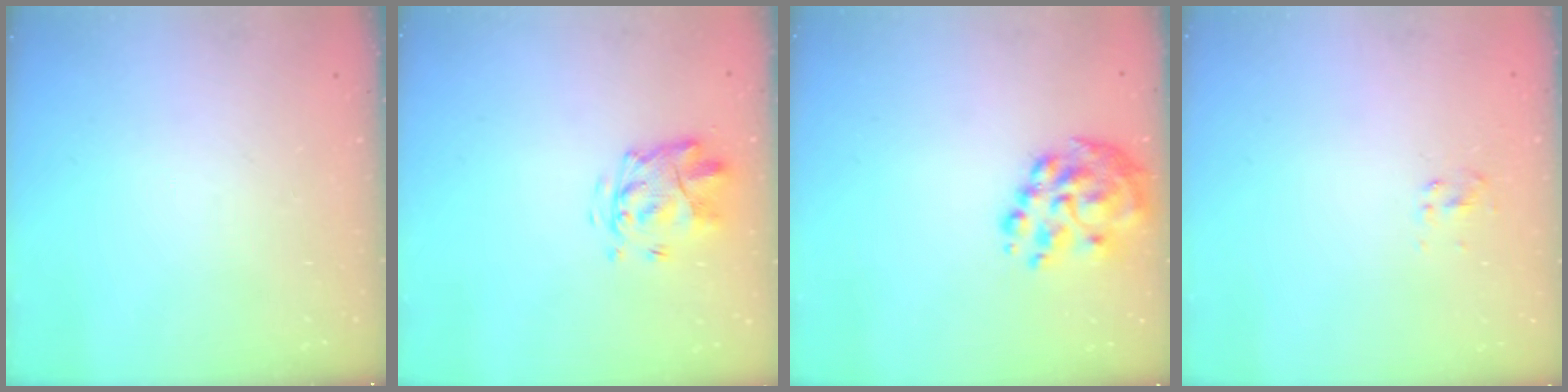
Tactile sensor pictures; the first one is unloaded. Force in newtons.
{"total": 3.8, "press": 3.5, "slide": 1.6}
{"total": 9.9, "press": 9.4, "slide": 2.9}
{"total": 2.6, "press": 2.4, "slide": 0.9}